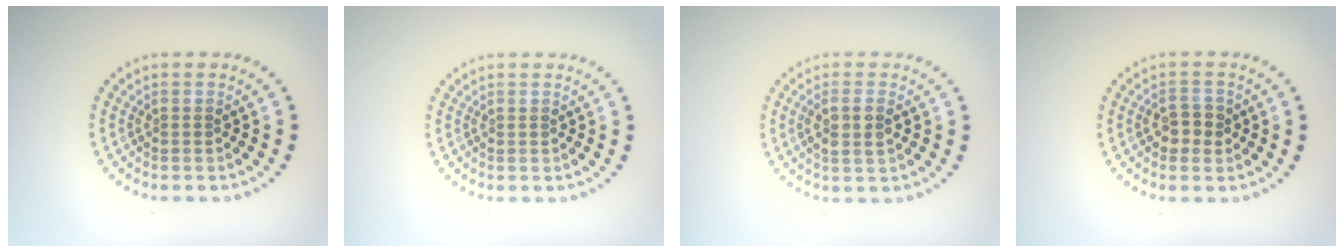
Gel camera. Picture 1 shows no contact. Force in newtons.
{"total": 0.0}
{"total": 2.4, "press": 2.2, "slide": 1.0}
{"total": 2.2, "press": 2.2, "slide": 0.3}